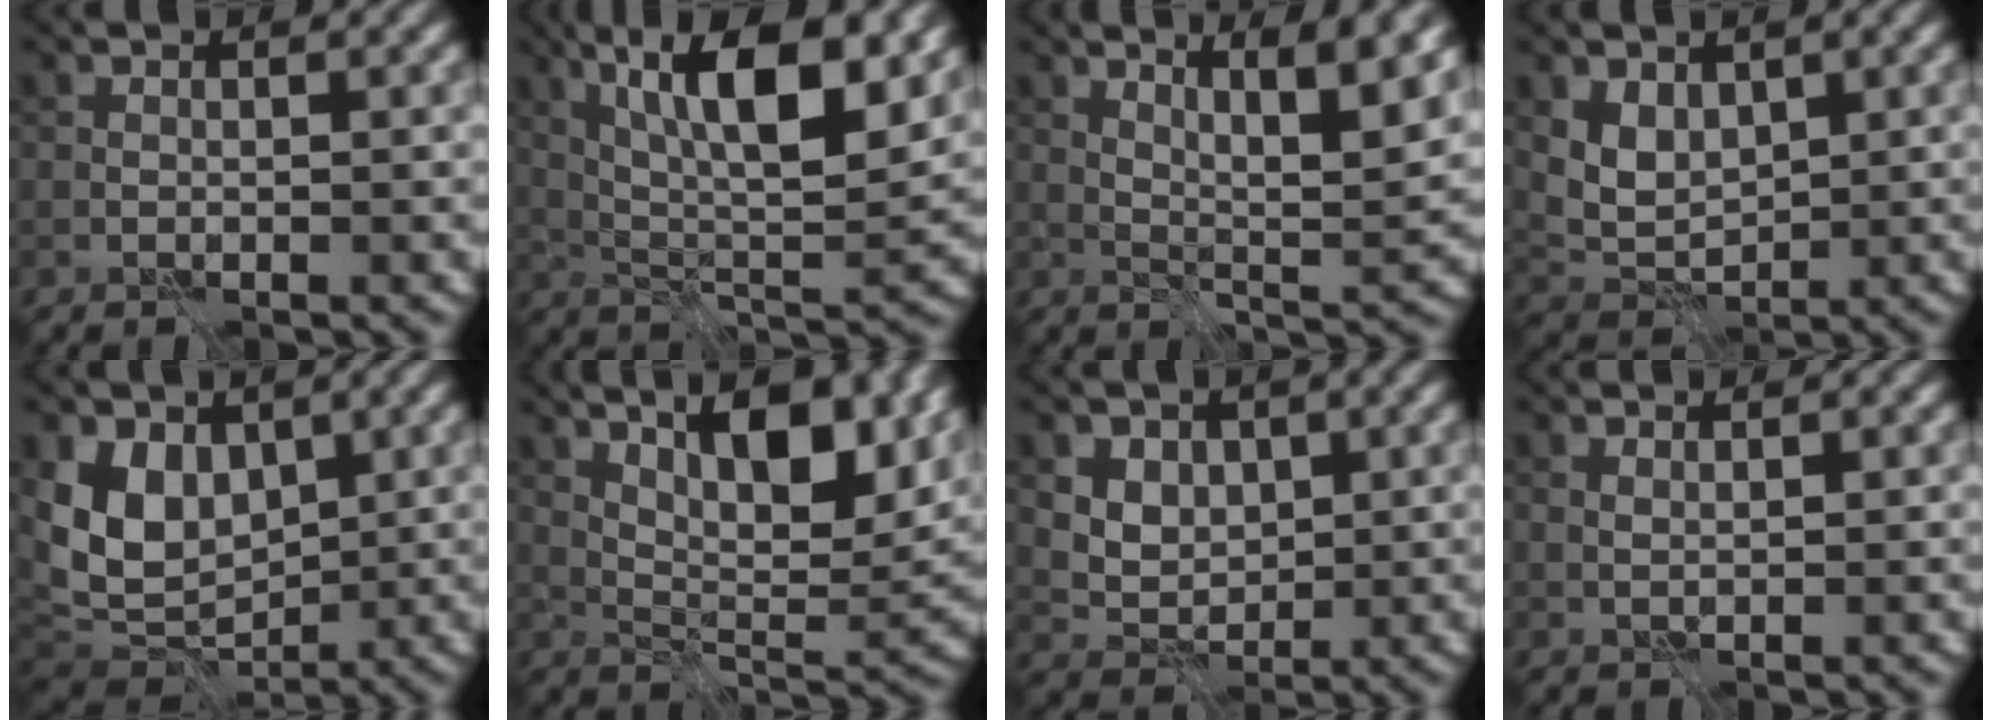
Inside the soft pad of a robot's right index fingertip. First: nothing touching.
{"total": 11.3, "force": [4.8, 3.6, 9.5], "torque": [-0.162, 0.004, 0.083]}
{"total": 5.8, "force": [3.4, 1.1, 4.6], "torque": [-0.067, -0.001, 0.060]}
{"total": 3.1, "force": [1.4, 2.2, 1.7], "torque": [-0.037, -0.008, 0.030]}
{"total": 7.4, "force": [1.7, 5.4, 4.7], "torque": [-0.095, -0.012, 0.028]}
{"total": 9.1, "force": [4.6, 3.4, 7.2], "torque": [-0.116, -0.001, 0.083]}
{"total": 5.5, "force": [2.3, 4.3, 2.6], "torque": [-0.053, 0.004, 0.044]}
{"total": 0.6, "force": [0.4, 0.1, 0.4], "torque": [-0.011, 0.000, 0.008]}